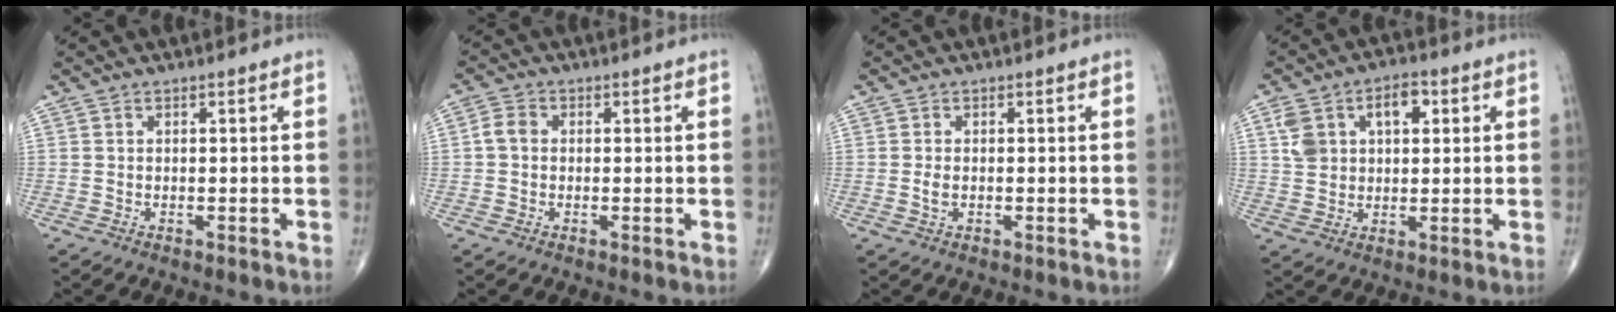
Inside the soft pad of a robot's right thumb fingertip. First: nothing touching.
{"total": 2.9, "force": [0.0, 2.3, 1.8], "torque": [-0.031, 0.009, -0.006]}
{"total": 1.5, "force": [-0.2, 0.8, 1.3], "torque": [-0.025, 0.001, -0.005]}
{"total": 9.8, "force": [3.2, 6.3, 6.8], "torque": [-0.096, 0.011, 0.056]}